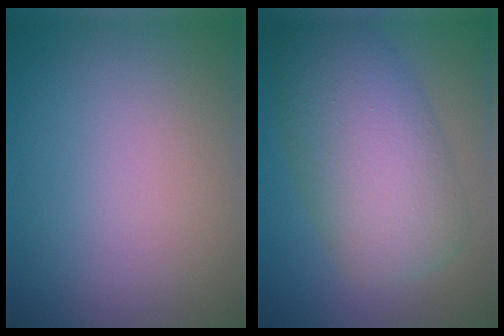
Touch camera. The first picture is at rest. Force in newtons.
{"total": 8.8, "press": 8.7, "slide": 0.3}